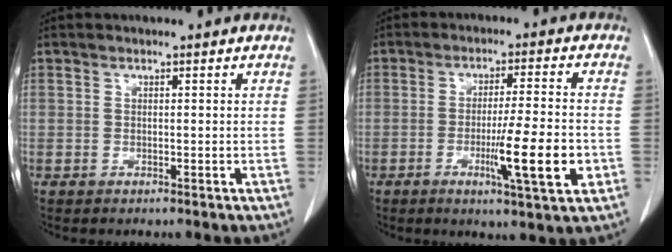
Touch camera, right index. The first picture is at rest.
{"total": 9.8, "force": [-2.9, 0.1, 9.4], "torque": [-0.147, -0.017, -0.045]}